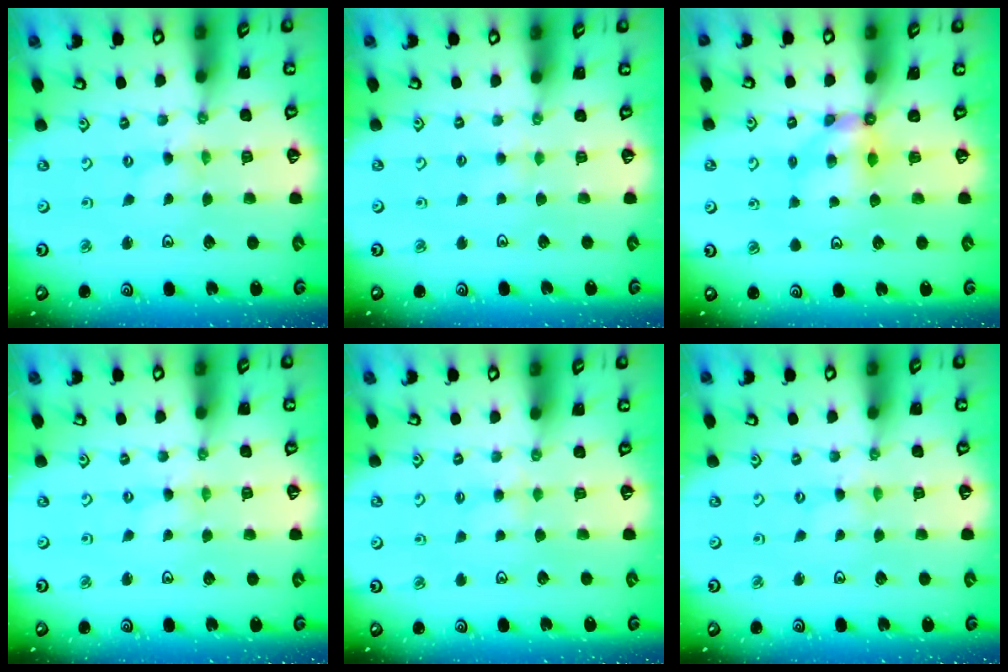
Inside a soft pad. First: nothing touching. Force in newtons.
{"total": 2.7, "press": 2.6, "slide": 0.4}
{"total": 5.7, "press": 5.7, "slide": 0.1}
{"total": 0.0}
{"total": 2.7, "press": 2.7, "slide": 0.5}
{"total": 0.0}